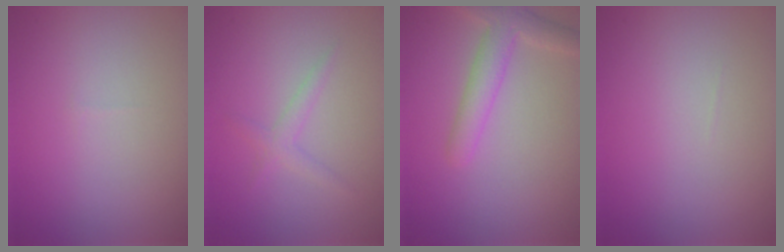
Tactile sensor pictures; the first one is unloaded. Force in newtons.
{"total": 1.3, "press": 1.3, "slide": 0.1}
{"total": 3.2, "press": 3.2, "slide": 0.2}
{"total": 0.0}